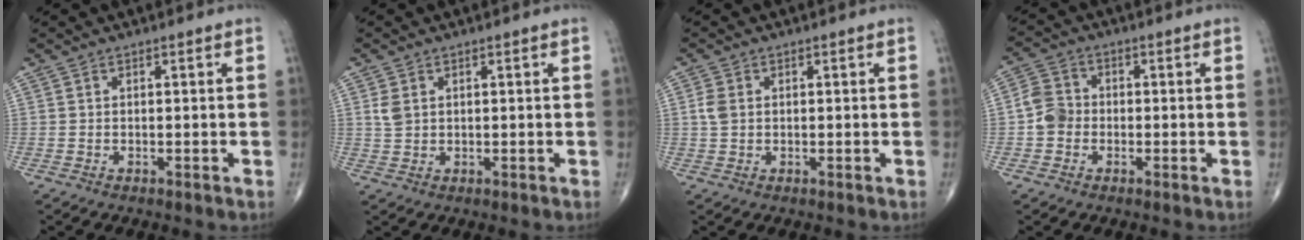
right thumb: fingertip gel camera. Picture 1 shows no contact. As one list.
[{"total": 2.5, "force": [0.8, 1.7, 1.6], "torque": [-0.032, 0.001, 0.022]}, {"total": 2.4, "force": [0.4, 1.7, 1.7], "torque": [-0.043, 0.003, 0.008]}, {"total": 4.8, "force": [-1.0, 4.1, 2.2], "torque": [-0.031, 0.013, -0.028]}]